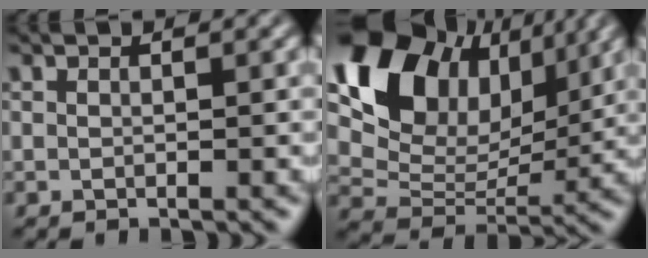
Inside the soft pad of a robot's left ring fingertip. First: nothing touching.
{"total": 11.8, "force": [5.2, 8.0, 6.8], "torque": [-0.147, 0.023, 0.102]}